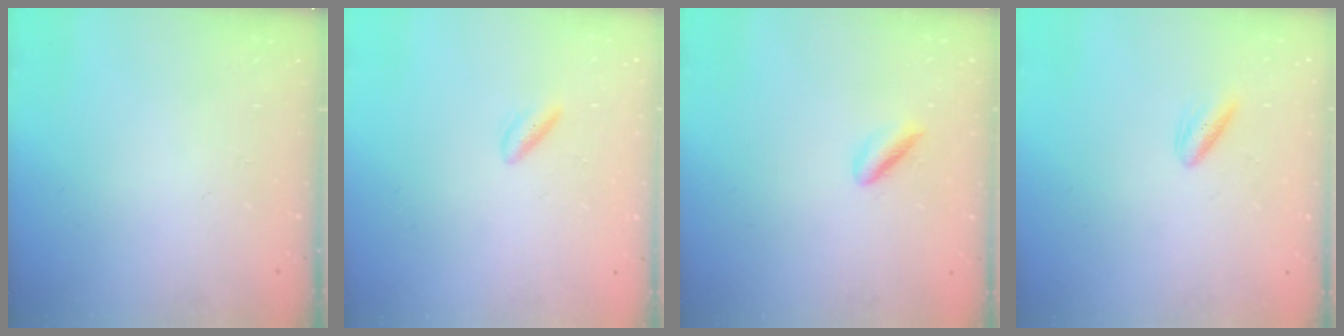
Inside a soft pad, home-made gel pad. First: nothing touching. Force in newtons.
{"total": 2.5, "press": 2.2, "slide": 1.3}
{"total": 2.3, "press": 2.1, "slide": 1.0}
{"total": 2.8, "press": 2.4, "slide": 1.4}